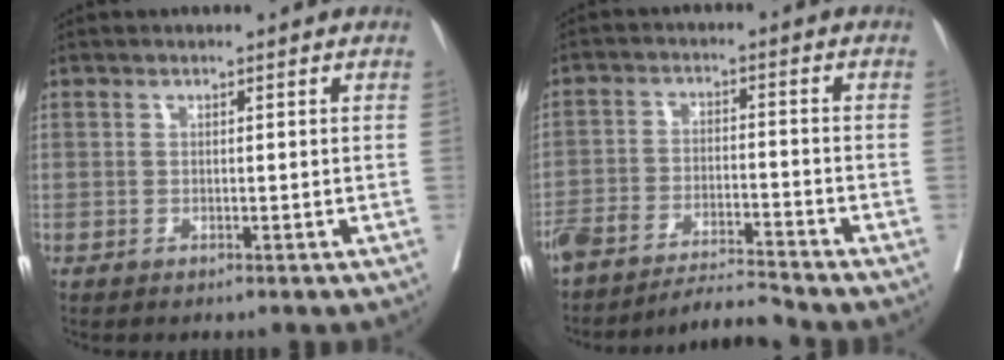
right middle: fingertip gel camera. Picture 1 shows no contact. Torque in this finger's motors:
{"motor_torque": [1.07, -1.07, 0.40, 0.21]}